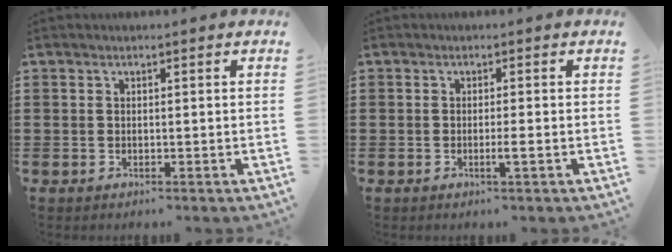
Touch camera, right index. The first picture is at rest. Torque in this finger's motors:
{"motor_torque": [0.56, -0.19, 0.03, 0.04]}